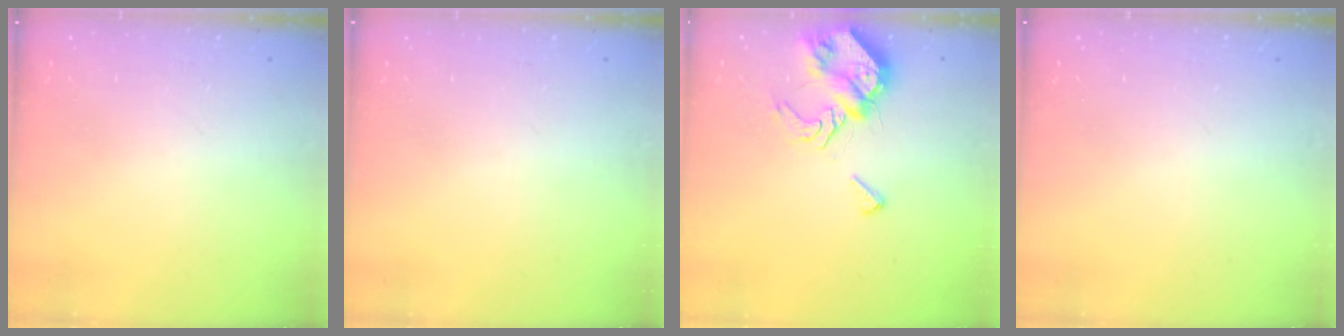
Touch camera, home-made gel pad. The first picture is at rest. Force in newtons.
{"total": 0.0}
{"total": 8.3, "press": 8.3, "slide": 0.4}
{"total": 0.0}